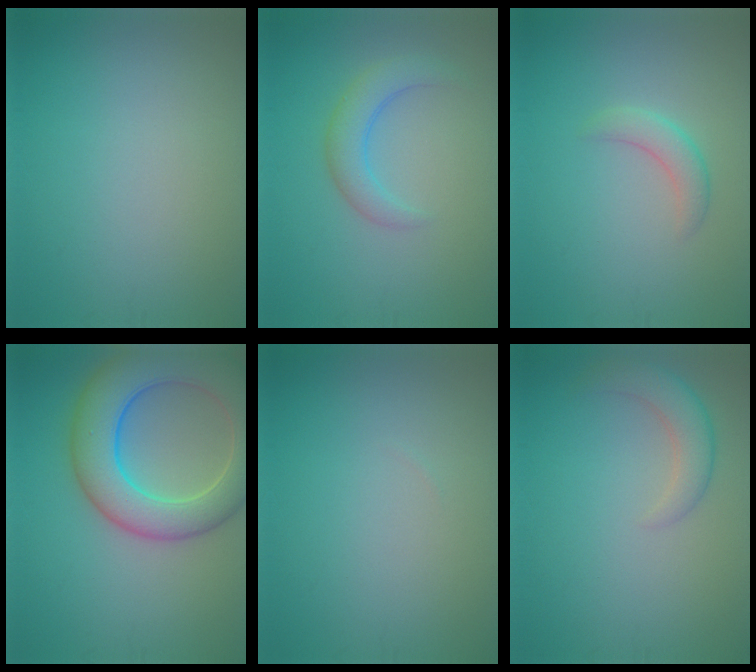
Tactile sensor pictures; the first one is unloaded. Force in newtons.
{"total": 2.9, "press": 2.9, "slide": 0.3}
{"total": 2.0, "press": 1.9, "slide": 0.2}
{"total": 9.4, "press": 9.4, "slide": 0.5}
{"total": 0.0}
{"total": 3.0, "press": 3.0, "slide": 0.2}